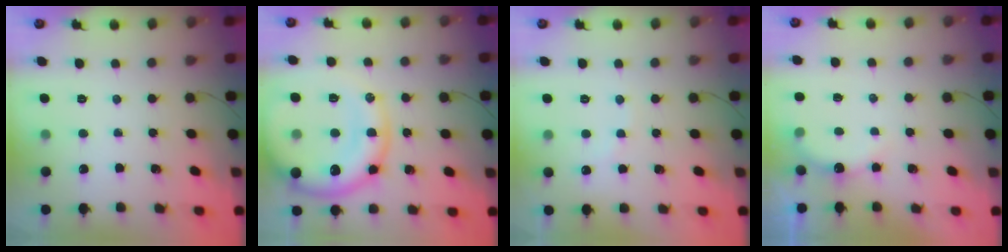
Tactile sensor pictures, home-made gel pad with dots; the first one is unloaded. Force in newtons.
{"total": 19.0, "press": 18.7, "slide": 3.1}
{"total": 5.6, "press": 5.5, "slide": 1.1}
{"total": 5.5, "press": 5.4, "slide": 1.0}